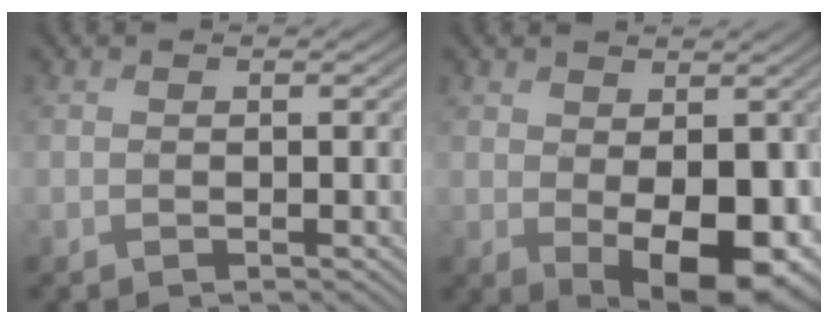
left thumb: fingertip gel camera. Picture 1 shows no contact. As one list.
[{"total": 9.6, "force": [-0.8, 5.9, 7.6], "torque": [-0.120, -0.032, 0.001]}]